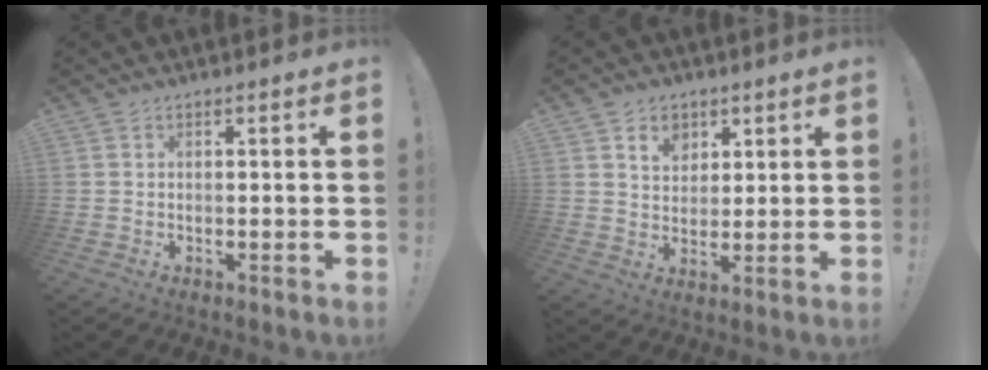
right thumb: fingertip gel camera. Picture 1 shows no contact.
{"total": 6.7, "force": [3.7, 5.2, 2.1], "torque": [-0.023, -0.019, 0.066]}